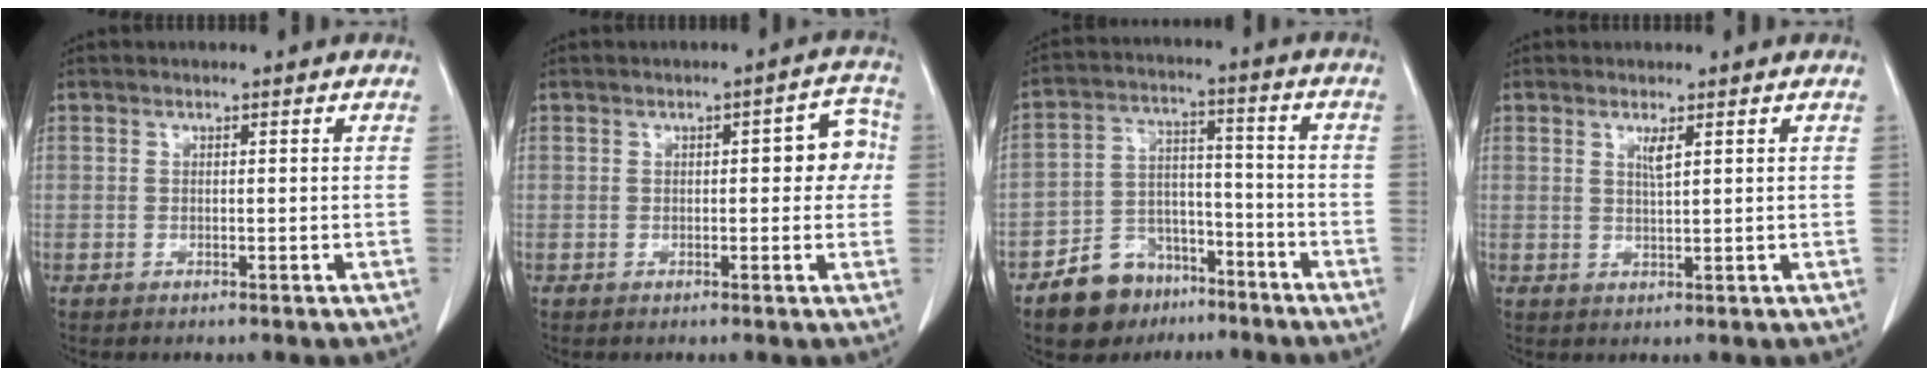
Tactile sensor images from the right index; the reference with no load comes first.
{"total": 5.1, "force": [0.5, 2.1, 4.7], "torque": [-0.044, 0.026, 0.001]}
{"total": 10.3, "force": [-7.2, 6.6, 3.1], "torque": [-0.055, 0.028, -0.119]}
{"total": 1.7, "force": [0.9, 0.0, 1.4], "torque": [-0.030, -0.004, 0.018]}